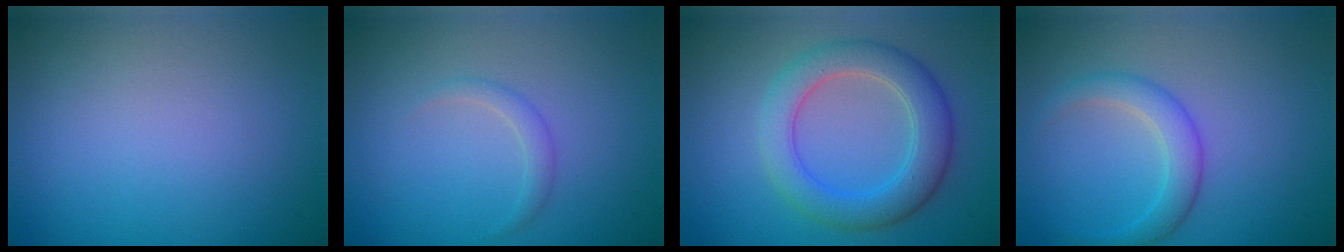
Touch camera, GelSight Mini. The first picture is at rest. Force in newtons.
{"total": 1.1, "press": 1.1, "slide": 0.1}
{"total": 5.0, "press": 5.0, "slide": 0.3}
{"total": 2.6, "press": 2.6, "slide": 0.1}